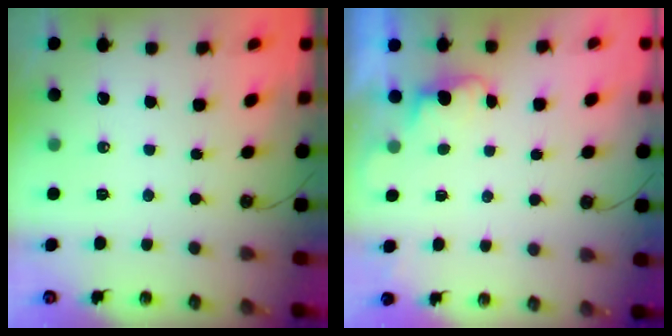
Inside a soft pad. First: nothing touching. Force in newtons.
{"total": 1.1, "press": 0.8, "slide": 0.8}